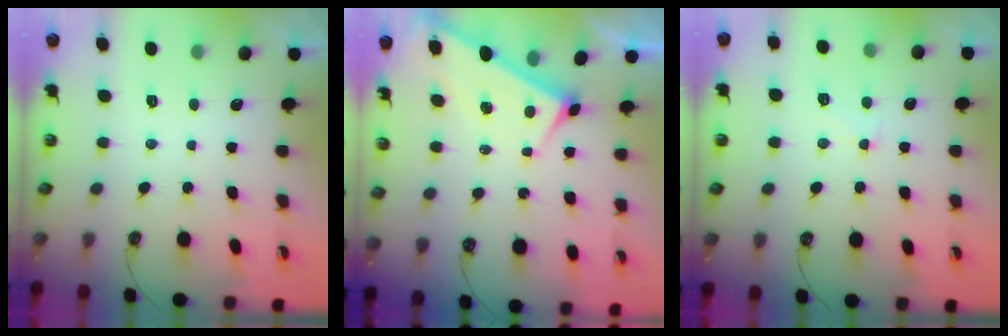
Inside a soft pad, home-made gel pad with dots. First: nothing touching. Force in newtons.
{"total": 2.7, "press": 2.7, "slide": 0.3}
{"total": 3.1, "press": 3.0, "slide": 0.8}